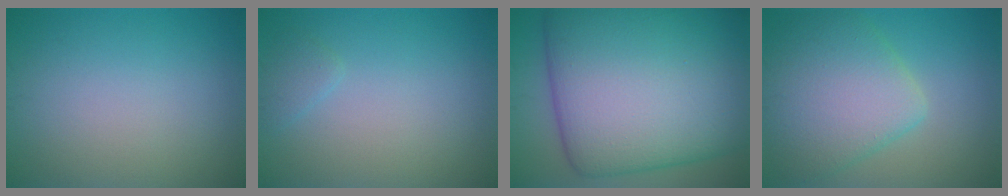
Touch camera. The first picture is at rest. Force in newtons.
{"total": 1.0, "press": 1.0, "slide": 0.1}
{"total": 20.0, "press": 20.0, "slide": 0.3}
{"total": 7.4, "press": 7.4, "slide": 0.3}